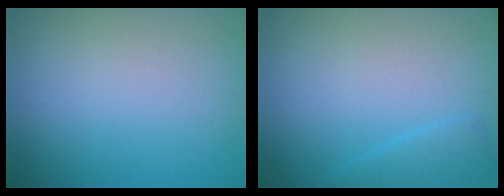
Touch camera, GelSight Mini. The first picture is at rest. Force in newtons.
{"total": 1.7, "press": 1.7, "slide": 0.2}